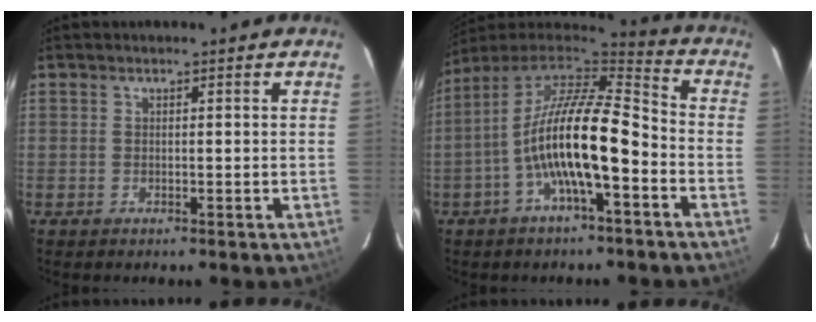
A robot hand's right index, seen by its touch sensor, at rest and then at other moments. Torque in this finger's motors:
{"motor_torque": [2.09, -0.05, 1.05, 0.21]}